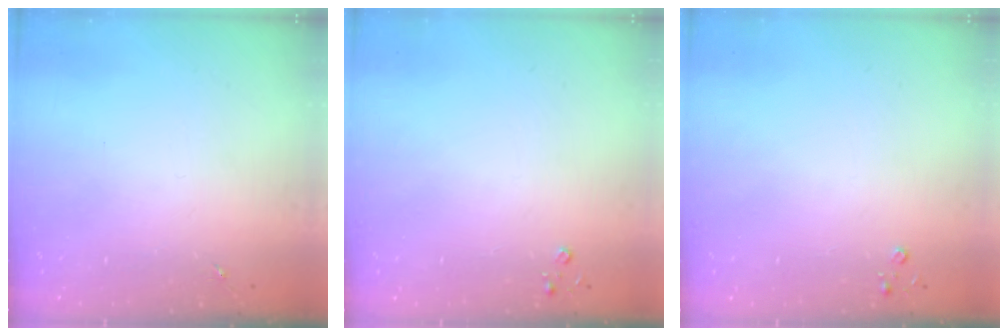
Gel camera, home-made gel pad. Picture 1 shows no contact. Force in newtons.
{"total": 2.6, "press": 2.6, "slide": 0.3}
{"total": 2.6, "press": 2.6, "slide": 0.3}